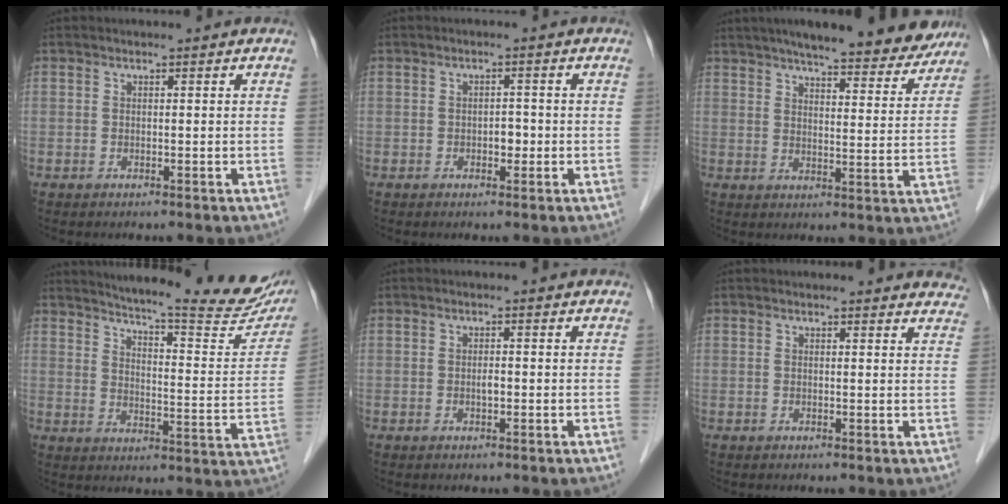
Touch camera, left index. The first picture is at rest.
{"total": 1.8, "force": [-0.5, 1.1, 1.3], "torque": [-0.016, 0.004, -0.008]}
{"total": 19.2, "force": [16.6, 3.3, 9.1], "torque": [-0.124, 0.006, 0.211]}
{"total": 23.8, "force": [21.1, 2.0, 10.9], "torque": [-0.154, -0.071, 0.256]}
{"total": 1.0, "force": [-0.2, 0.4, 0.9], "torque": [-0.017, 0.001, -0.005]}
{"total": 7.4, "force": [7.1, 1.7, 0.8], "torque": [0.023, -0.008, 0.046]}